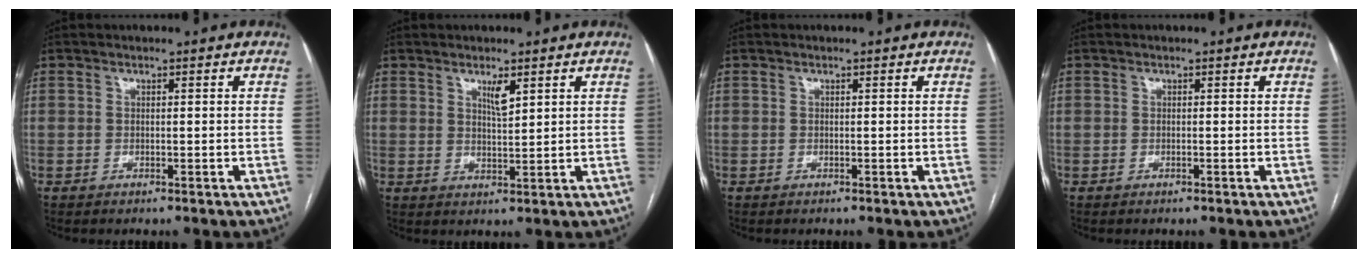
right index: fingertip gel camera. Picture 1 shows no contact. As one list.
[{"total": 2.8, "force": [1.7, 0.4, 2.2], "torque": [-0.042, -0.005, 0.032]}, {"total": 0.0}, {"total": 0.0}]